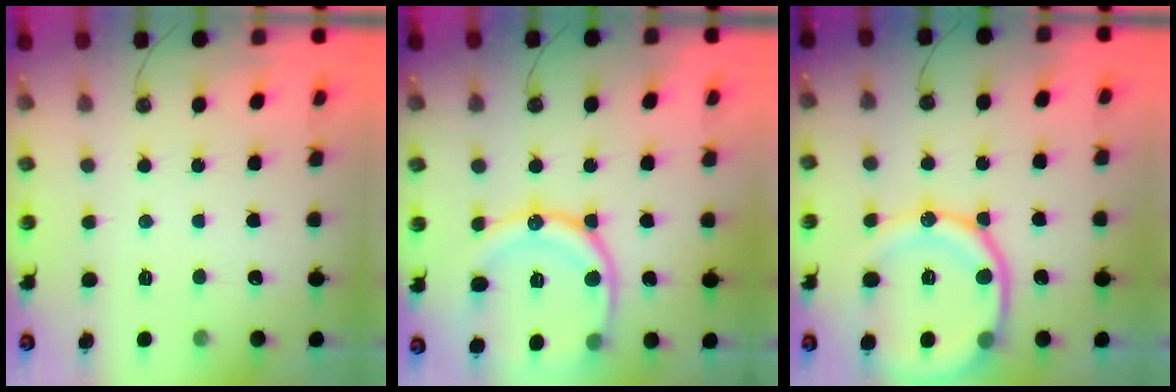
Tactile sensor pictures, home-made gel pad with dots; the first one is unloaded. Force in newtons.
{"total": 18.0, "press": 18.0, "slide": 1.7}
{"total": 17.3, "press": 17.3, "slide": 1.7}